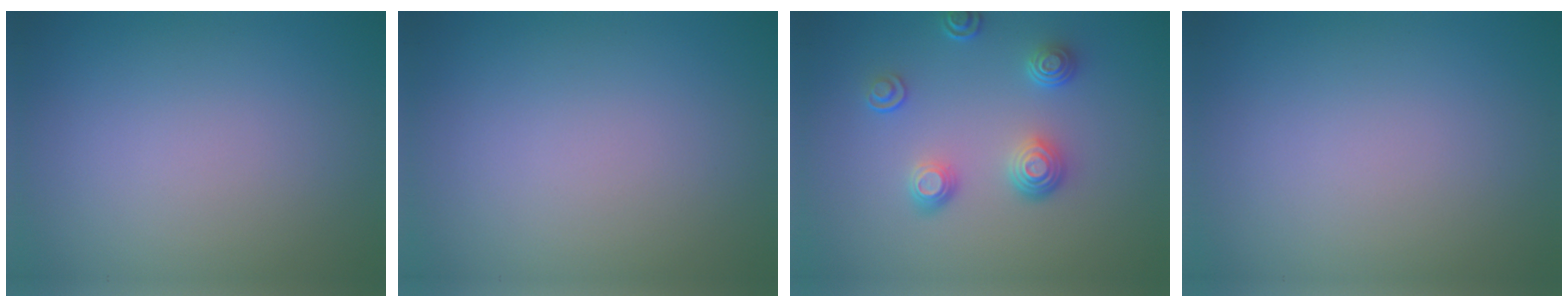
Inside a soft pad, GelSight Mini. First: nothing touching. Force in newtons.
{"total": 0.0}
{"total": 3.5, "press": 2.8, "slide": 2.2}
{"total": 0.0}